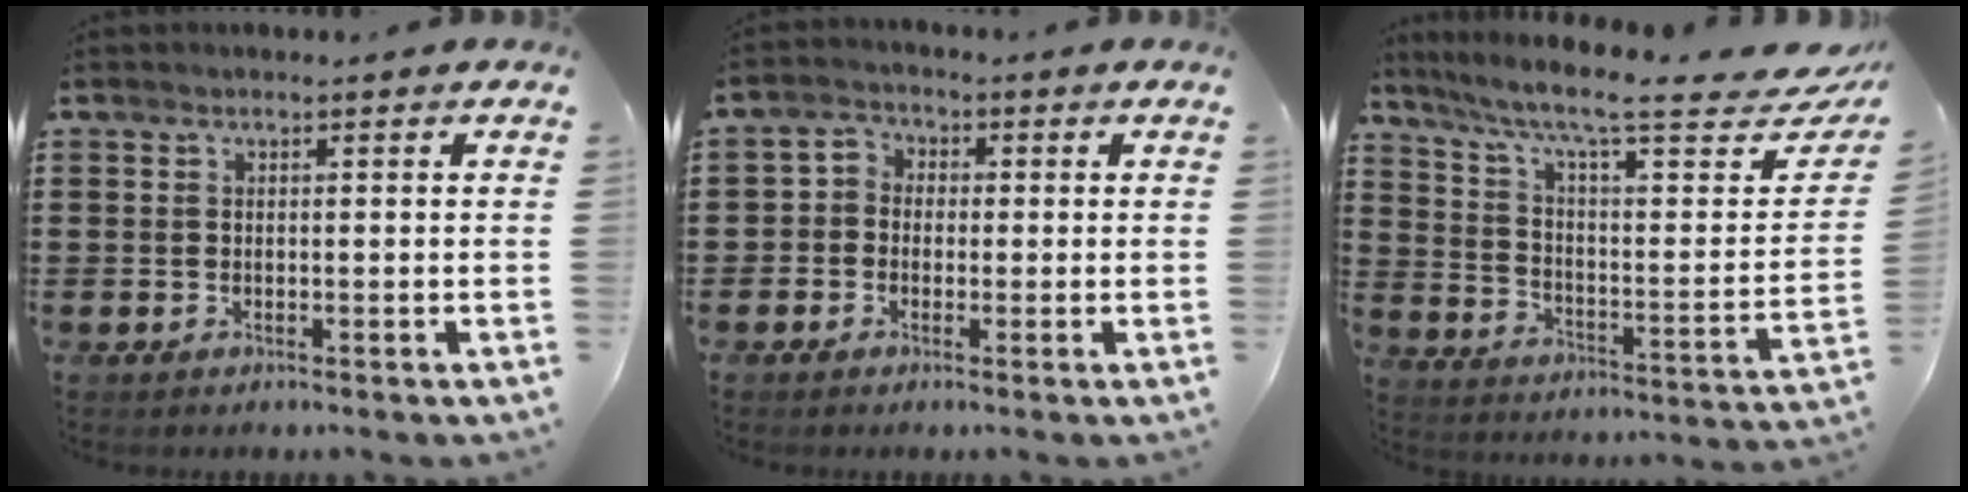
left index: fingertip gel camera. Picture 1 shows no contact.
{"total": 2.6, "force": [-1.3, 2.3, 0.2], "torque": [-0.016, 0.011, -0.032]}
{"total": 9.8, "force": [7.6, 1.2, 6.1], "torque": [-0.130, -0.051, 0.121]}